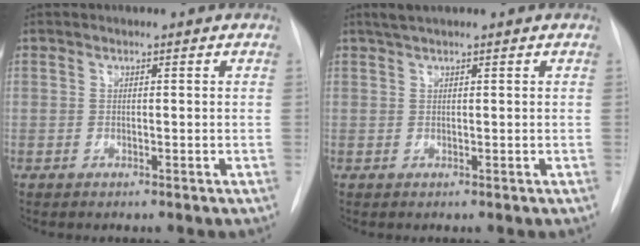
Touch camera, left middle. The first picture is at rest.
{"total": 2.0, "force": [1.5, 0.1, 1.2], "torque": [-0.025, 0.013, 0.028]}